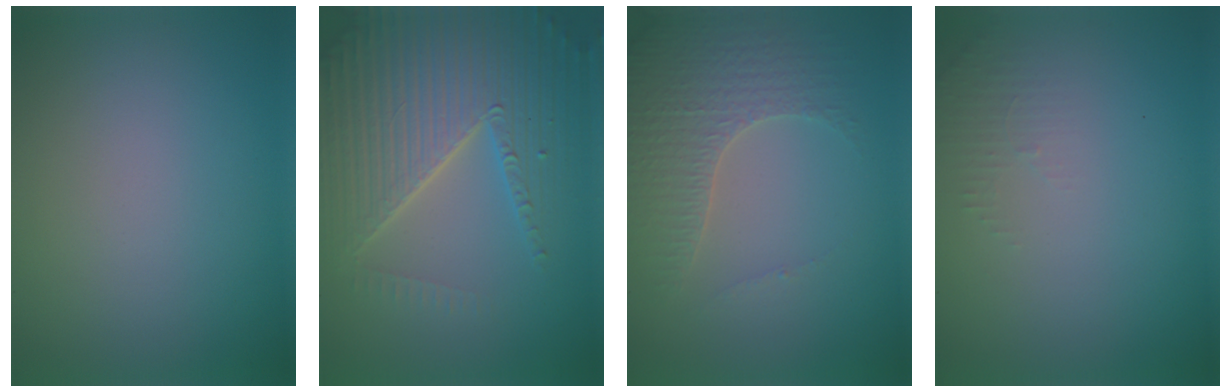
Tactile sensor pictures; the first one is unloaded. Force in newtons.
{"total": 7.0, "press": 6.8, "slide": 1.5}
{"total": 3.5, "press": 3.4, "slide": 0.6}
{"total": 1.3, "press": 1.2, "slide": 0.3}